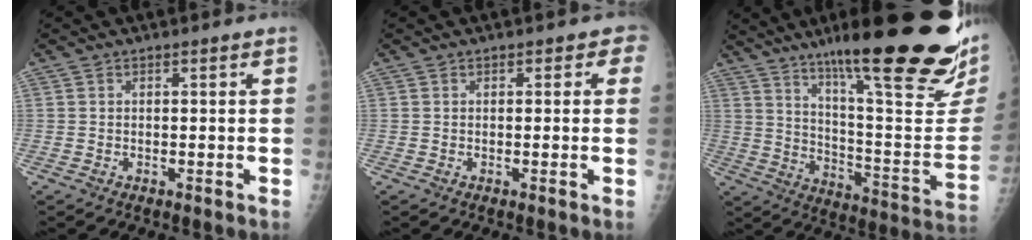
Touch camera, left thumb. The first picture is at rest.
{"total": 2.0, "force": [0.8, 1.4, 1.1], "torque": [0.015, 0.003, 0.002]}
{"total": 32.2, "force": [20.3, 5.8, 24.3], "torque": [-0.287, -0.074, 0.302]}